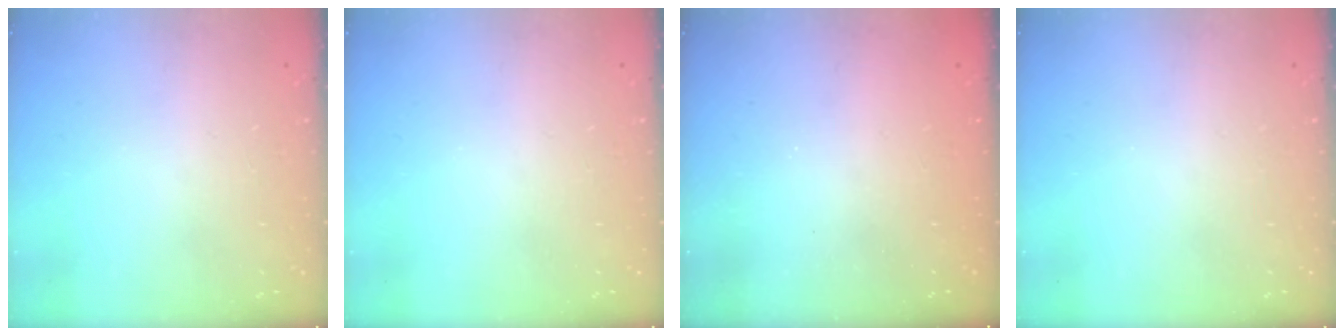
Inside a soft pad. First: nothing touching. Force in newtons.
{"total": 0.0}
{"total": 2.4, "press": 2.3, "slide": 0.8}
{"total": 0.0}